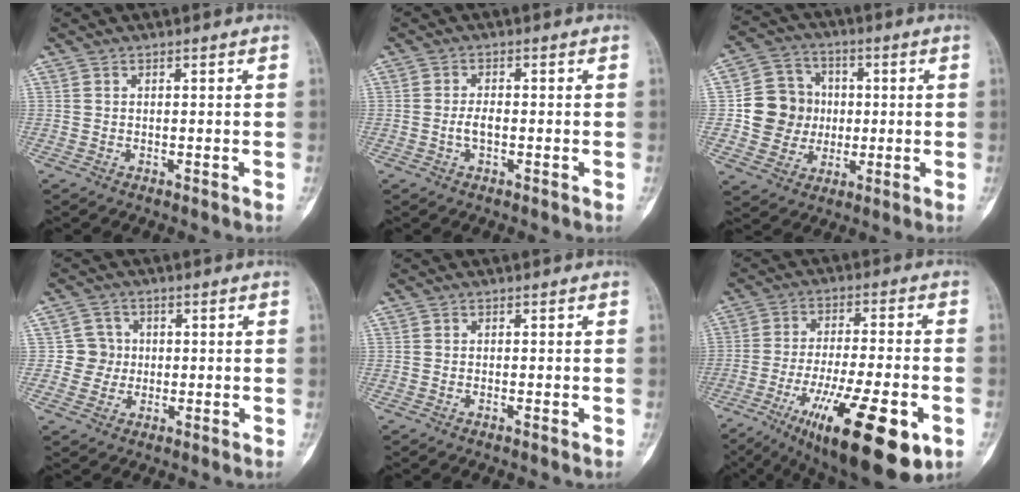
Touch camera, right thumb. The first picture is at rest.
{"total": 2.4, "force": [-0.6, 1.1, 2.1], "torque": [-0.040, 0.008, -0.012]}
{"total": 11.7, "force": [0.0, 10.8, 4.3], "torque": [-0.034, 0.017, 0.003]}
{"total": 4.3, "force": [0.0, 4.3, 0.2], "torque": [0.029, 0.011, -0.006]}
{"total": 0.6, "force": [-0.3, 0.0, 0.5], "torque": [-0.010, 0.000, -0.005]}
{"total": 21.8, "force": [-9.6, 6.4, 18.5], "torque": [-0.280, 0.012, -0.144]}